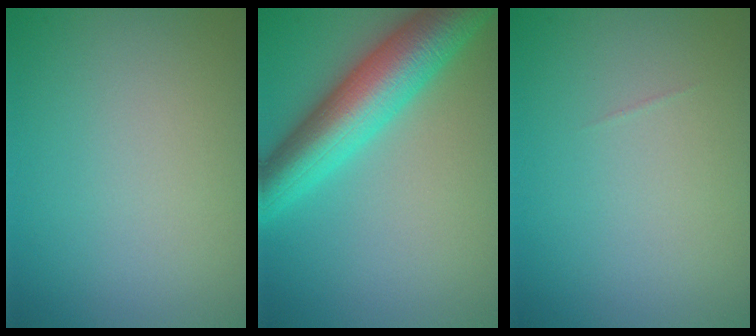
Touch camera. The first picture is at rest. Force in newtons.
{"total": 8.6, "press": 8.6, "slide": 0.1}
{"total": 0.0}